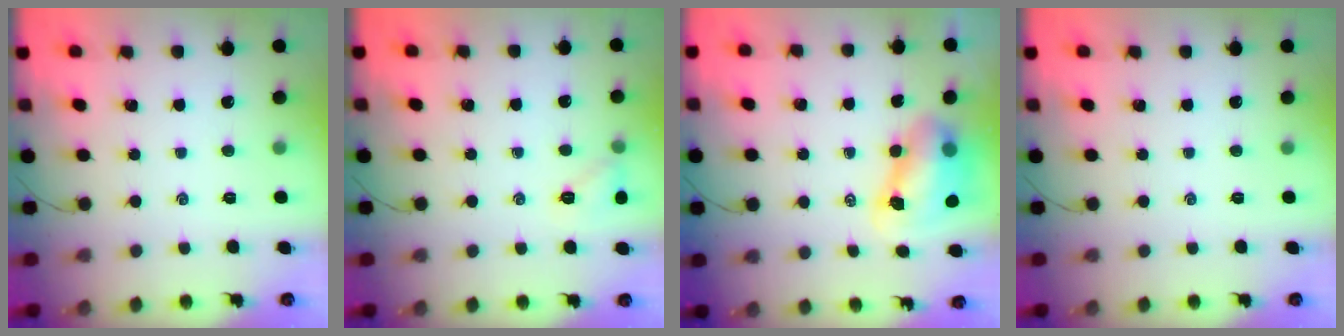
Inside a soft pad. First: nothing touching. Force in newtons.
{"total": 6.5, "press": 6.2, "slide": 1.7}
{"total": 8.7, "press": 8.6, "slide": 1.7}
{"total": 0.0}